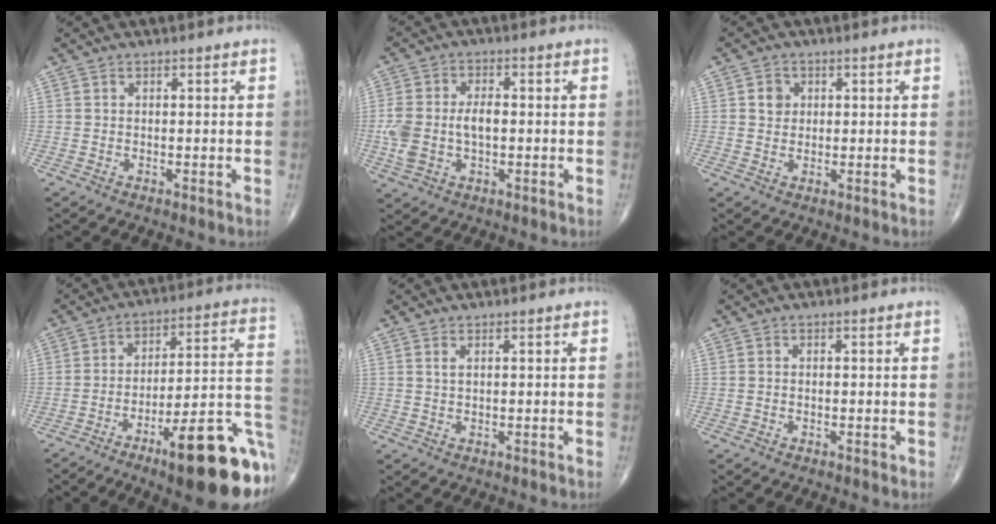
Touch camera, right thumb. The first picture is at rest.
{"total": 8.8, "force": [-0.8, 5.2, 7.0], "torque": [-0.155, 0.017, -0.010]}
{"total": 2.9, "force": [0.7, 2.5, 1.1], "torque": [-0.004, -0.001, 0.009]}
{"total": 23.9, "force": [-10.1, 5.7, 20.9], "torque": [-0.220, 0.058, -0.140]}
{"total": 0.8, "force": [0.5, 0.2, 0.6], "torque": [-0.013, 0.001, 0.011]}
{"total": 0.6, "force": [-0.3, 0.3, 0.5], "torque": [-0.006, 0.000, -0.006]}